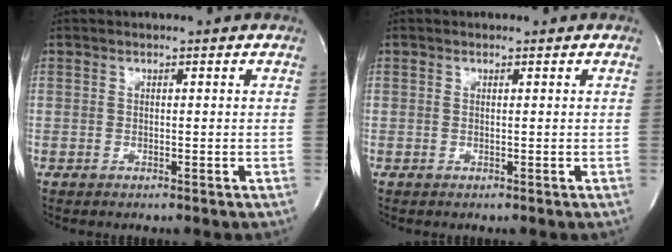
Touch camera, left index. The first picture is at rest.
{"total": 0.0}